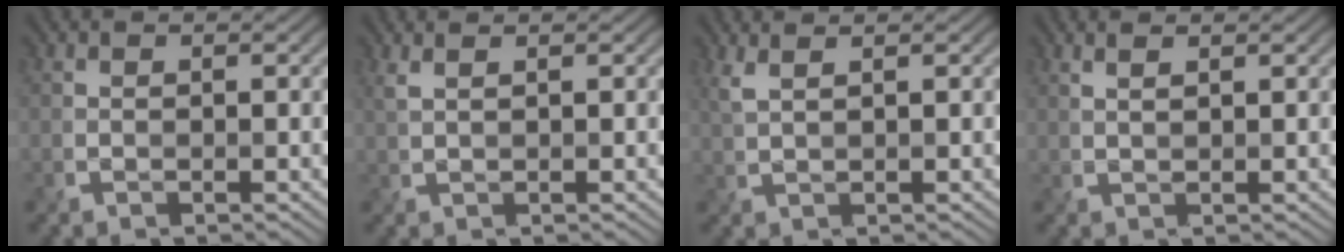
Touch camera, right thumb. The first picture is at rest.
{"total": 1.7, "force": [1.1, 0.5, 1.2], "torque": [-0.025, 0.003, 0.018]}
{"total": 2.4, "force": [1.5, 0.7, 1.8], "torque": [-0.036, 0.007, 0.028]}
{"total": 1.9, "force": [1.3, 0.6, 1.3], "torque": [-0.013, 0.001, 0.013]}